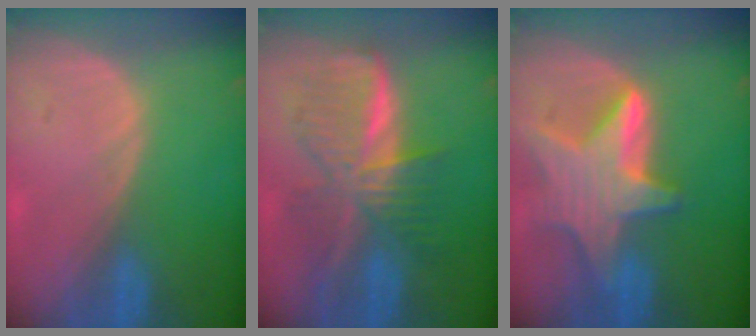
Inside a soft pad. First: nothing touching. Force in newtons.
{"total": 9.0, "press": 9.0, "slide": 0.6}
{"total": 9.5, "press": 9.5, "slide": 0.7}